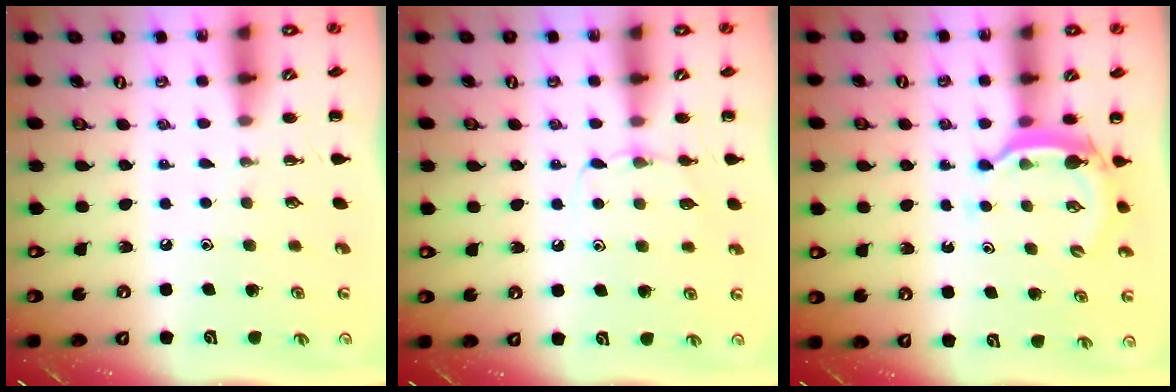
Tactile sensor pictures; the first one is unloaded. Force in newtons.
{"total": 5.5, "press": 5.2, "slide": 1.7}
{"total": 5.2, "press": 5.1, "slide": 1.0}